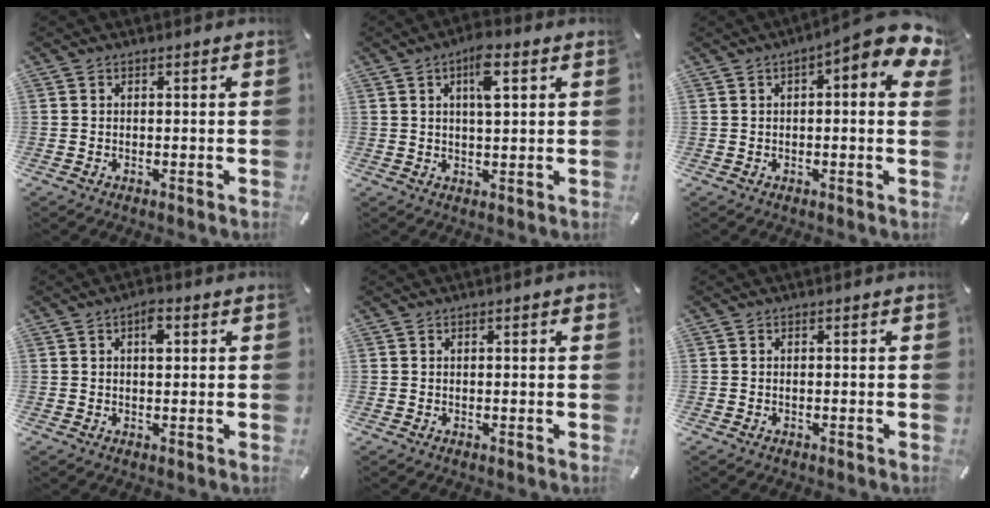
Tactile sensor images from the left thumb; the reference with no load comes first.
{"total": 6.8, "force": [2.7, 2.4, 5.8], "torque": [-0.098, -0.001, 0.040]}
{"total": 8.6, "force": [3.3, 2.1, 7.6], "torque": [-0.104, -0.029, 0.053]}
{"total": 3.7, "force": [1.1, 1.9, 3.0], "torque": [-0.040, -0.002, 0.011]}
{"total": 1.0, "force": [0.2, 0.2, 1.0], "torque": [-0.017, 0.002, 0.003]}
{"total": 0.0}